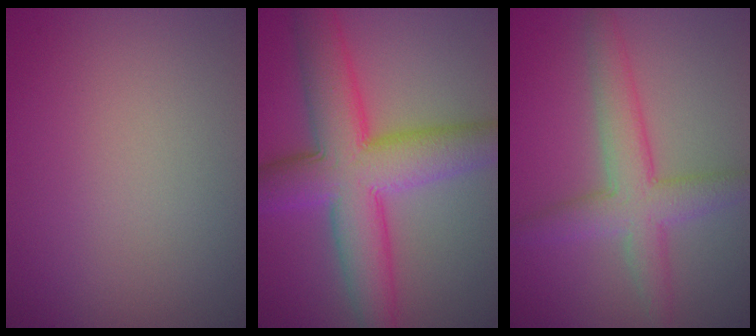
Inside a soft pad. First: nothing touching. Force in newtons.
{"total": 9.8, "press": 9.8, "slide": 0.3}
{"total": 4.7, "press": 4.7, "slide": 0.3}